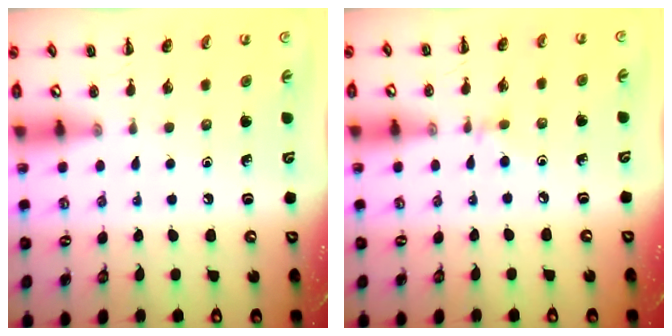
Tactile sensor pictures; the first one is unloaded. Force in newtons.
{"total": 2.2, "press": 2.0, "slide": 0.8}